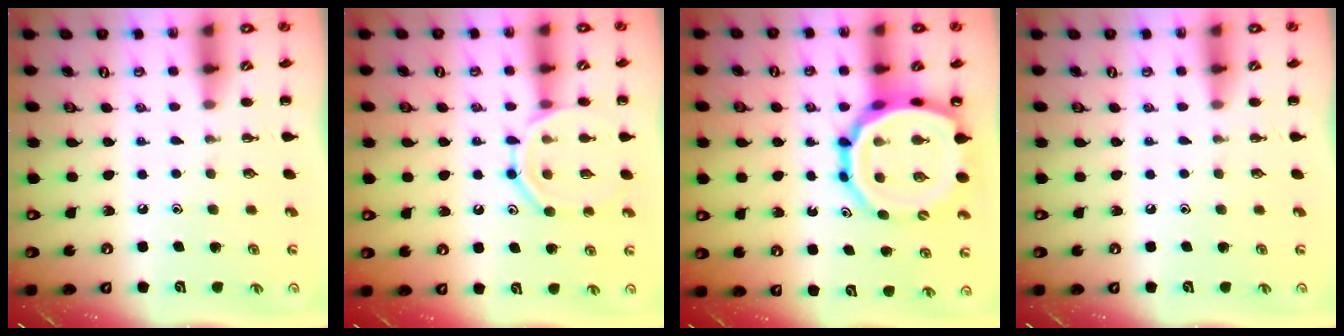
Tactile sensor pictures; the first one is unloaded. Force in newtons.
{"total": 12.8, "press": 12.7, "slide": 1.2}
{"total": 18.0, "press": 17.5, "slide": 4.1}
{"total": 0.0}